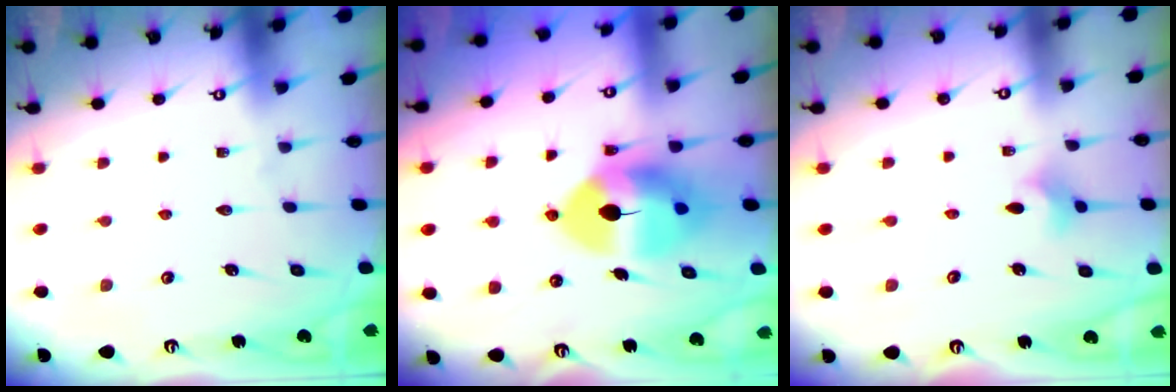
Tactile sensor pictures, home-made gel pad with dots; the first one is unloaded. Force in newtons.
{"total": 12.0, "press": 11.8, "slide": 1.9}
{"total": 4.2, "press": 4.1, "slide": 0.8}